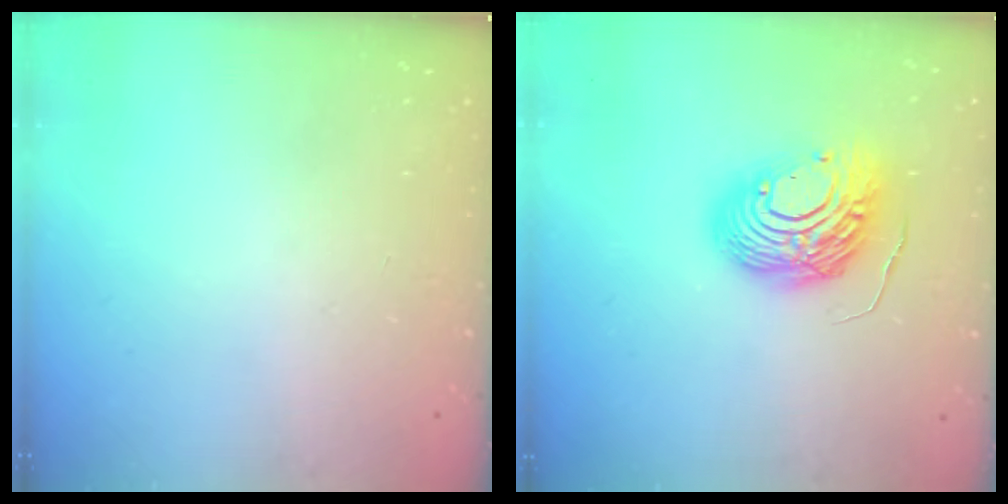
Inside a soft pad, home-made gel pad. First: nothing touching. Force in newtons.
{"total": 13.0, "press": 13.0, "slide": 1.1}